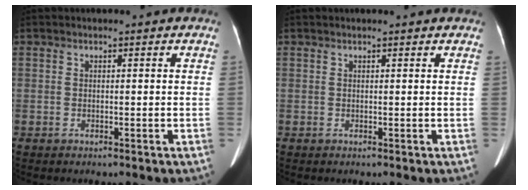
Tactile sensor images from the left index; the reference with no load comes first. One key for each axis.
{"total": 2.2, "fx": 2.1, "fy": 0.4, "fz": 0.7, "tx": -0.015, "ty": 0.018, "tz": 0.019}